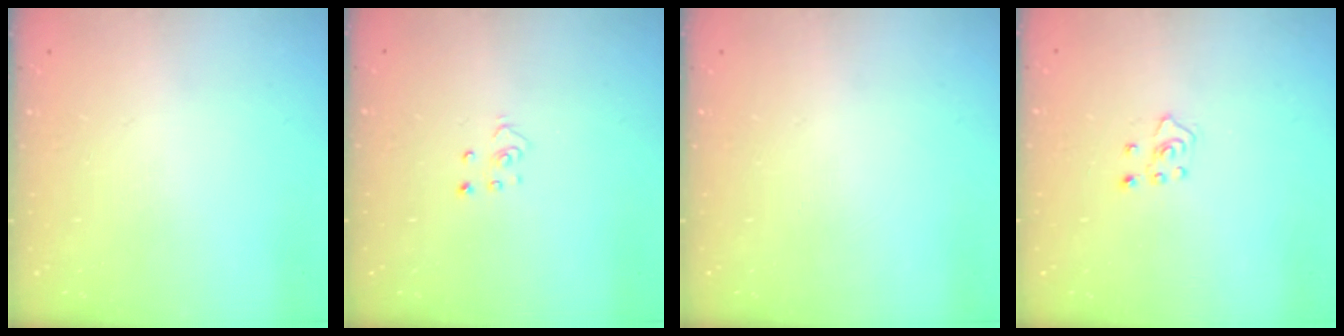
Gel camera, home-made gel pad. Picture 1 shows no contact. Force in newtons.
{"total": 2.8, "press": 2.8, "slide": 0.3}
{"total": 0.0}
{"total": 4.1, "press": 4.1, "slide": 0.5}